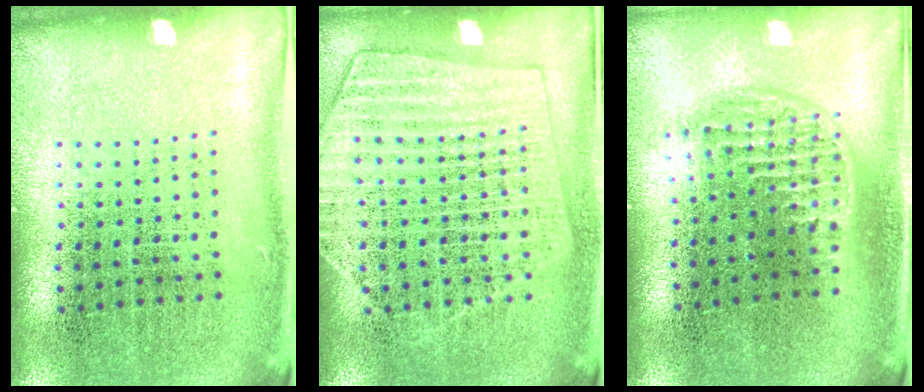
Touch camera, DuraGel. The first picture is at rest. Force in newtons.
{"total": 1.4, "press": 1.4, "slide": 0.3}
{"total": 1.2, "press": 1.0, "slide": 0.7}